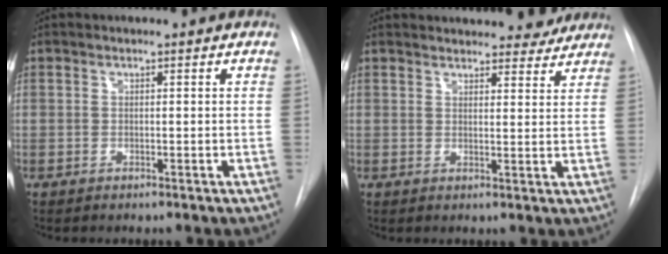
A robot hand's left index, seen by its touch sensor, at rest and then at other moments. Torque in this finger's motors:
{"motor_torque": [0.66, -0.51, 0.05, 0.01]}